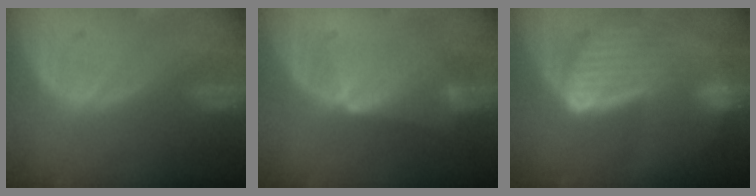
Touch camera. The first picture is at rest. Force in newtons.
{"total": 5.8, "press": 5.5, "slide": 1.7}
{"total": 9.2, "press": 8.1, "slide": 4.5}